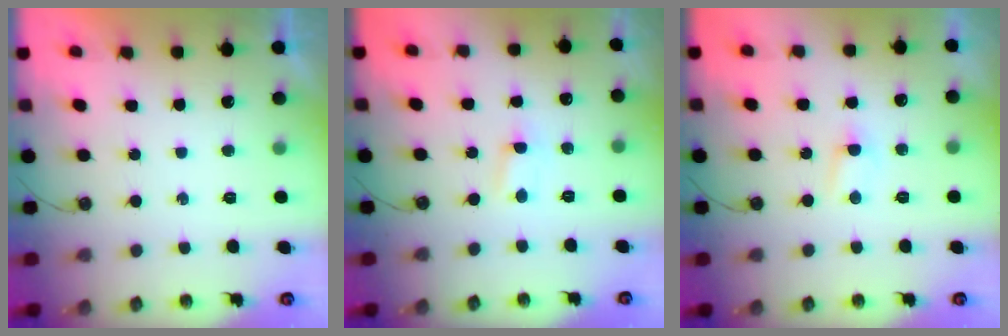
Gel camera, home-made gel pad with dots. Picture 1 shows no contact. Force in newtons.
{"total": 0.8, "press": 0.8, "slide": 0.1}
{"total": 2.6, "press": 2.6, "slide": 0.3}